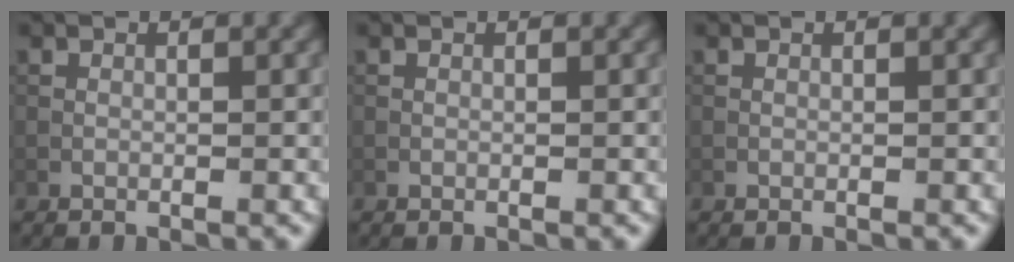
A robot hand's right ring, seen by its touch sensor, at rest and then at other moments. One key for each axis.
{"total": 0.0}
{"total": 0.0}